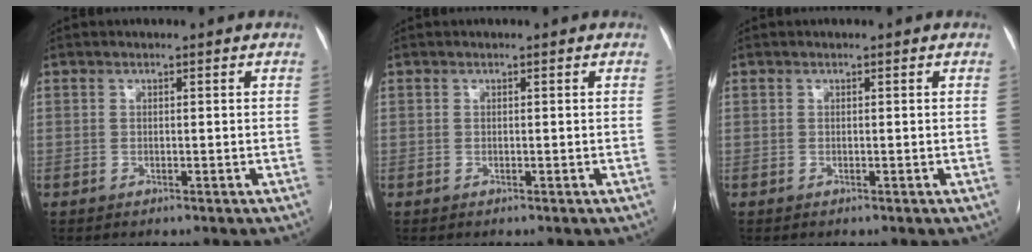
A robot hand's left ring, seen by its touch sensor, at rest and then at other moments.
{"total": 0.0}
{"total": 0.0}